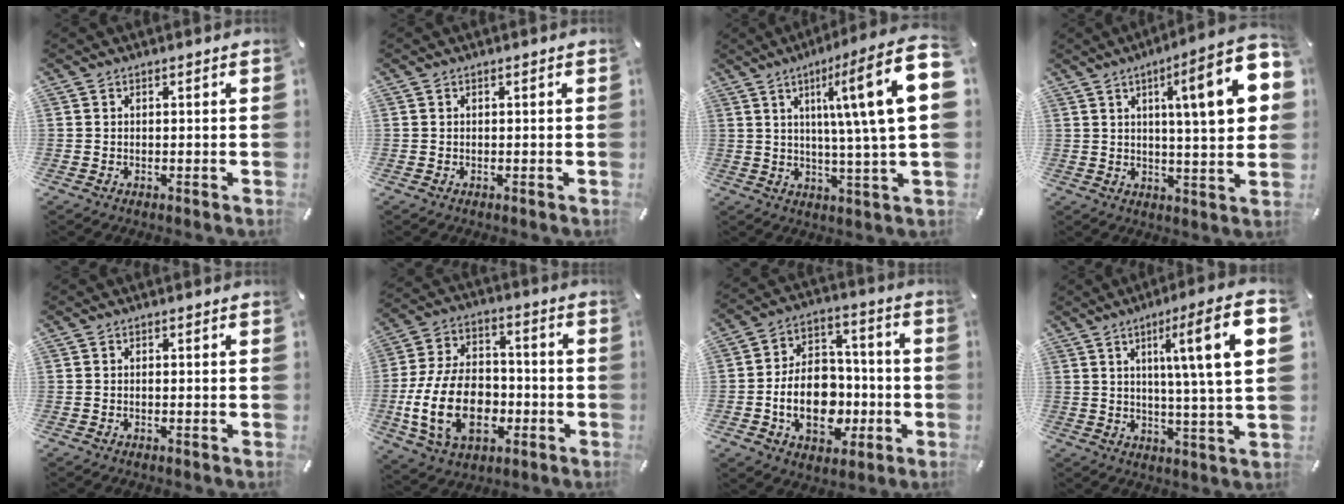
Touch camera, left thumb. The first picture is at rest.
{"total": 0.0}
{"total": 19.4, "force": [5.3, 2.5, 18.5], "torque": [-0.288, -0.021, 0.065]}
{"total": 19.5, "force": [6.5, 4.0, 18.0], "torque": [-0.263, -0.026, 0.084]}
{"total": 0.0}
{"total": 20.4, "force": [-5.1, 13.7, 14.2], "torque": [-0.295, 0.019, -0.084]}
{"total": 15.5, "force": [-3.9, 11.5, 9.7], "torque": [-0.172, 0.016, -0.066]}
{"total": 15.8, "force": [4.9, 1.1, 15.0], "torque": [-0.238, -0.009, 0.060]}